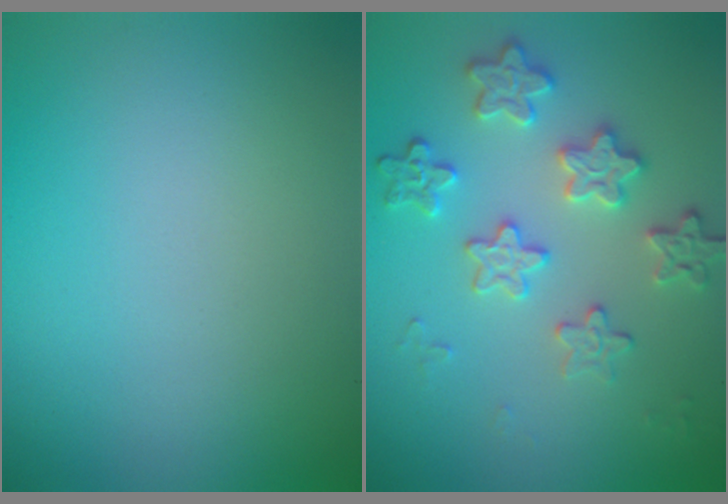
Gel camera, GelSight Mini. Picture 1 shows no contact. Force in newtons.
{"total": 3.5, "press": 3.4, "slide": 1.1}